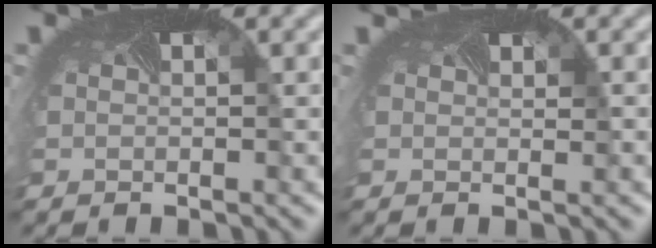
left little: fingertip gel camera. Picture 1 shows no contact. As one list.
[{"total": 1.0, "force": [0.9, 0.2, 0.0], "torque": [-0.004, -0.002, 0.007]}]